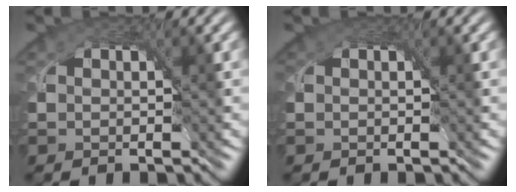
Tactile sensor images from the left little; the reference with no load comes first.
{"total": 0.5, "force": [0.3, 0.4, 0.3], "torque": [-0.007, 0.001, 0.003]}